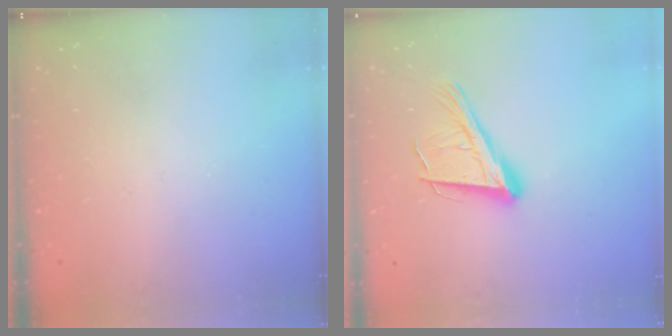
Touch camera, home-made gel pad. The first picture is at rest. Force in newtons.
{"total": 17.0, "press": 16.5, "slide": 3.9}